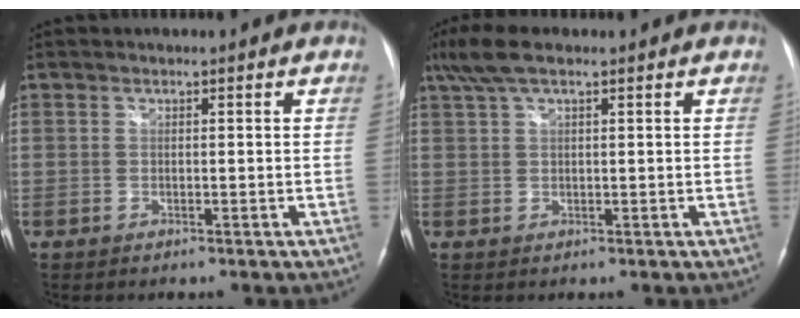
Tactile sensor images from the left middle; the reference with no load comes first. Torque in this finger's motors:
{"motor_torque": [0.42, -0.30, 0.02, 0.02]}